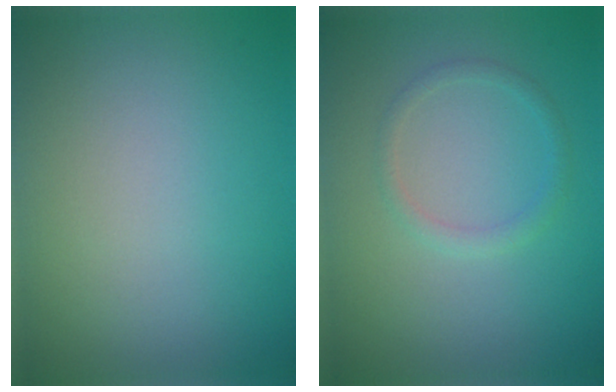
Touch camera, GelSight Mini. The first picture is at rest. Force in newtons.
{"total": 1.3, "press": 1.3, "slide": 0.1}